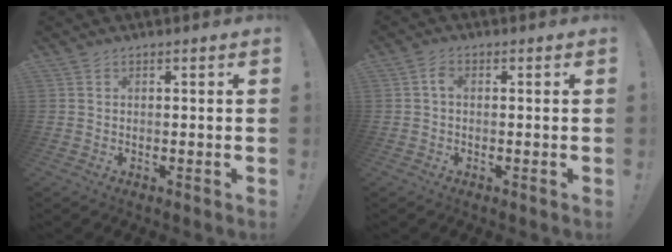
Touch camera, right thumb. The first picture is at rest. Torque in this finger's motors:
{"motor_torque": [-0.17, -0.18, -0.31, 0.22, 0.00]}